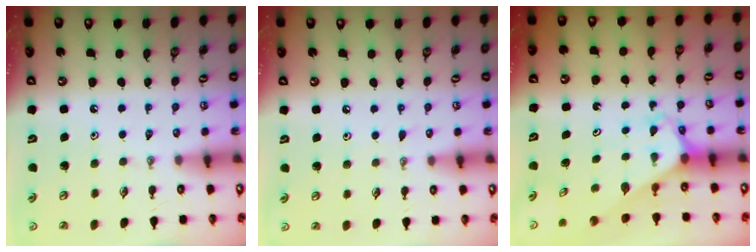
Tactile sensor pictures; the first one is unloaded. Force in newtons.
{"total": 3.8, "press": 3.8, "slide": 0.5}
{"total": 2.8, "press": 2.8, "slide": 0.2}